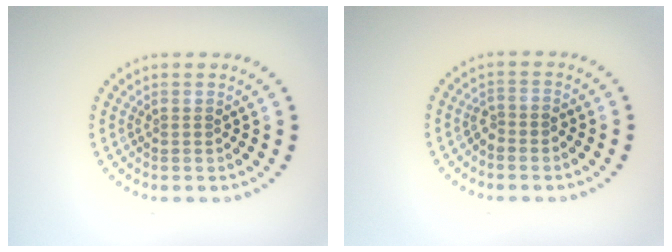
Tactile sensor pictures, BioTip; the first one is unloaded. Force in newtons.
{"total": 1.3, "press": 1.1, "slide": 0.7}